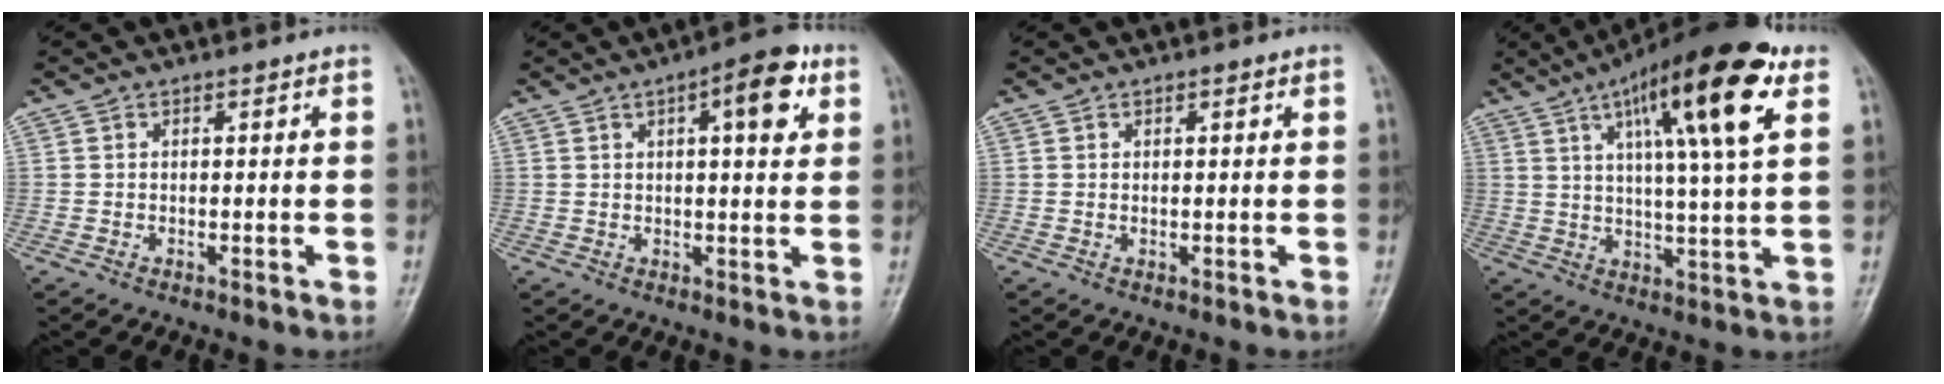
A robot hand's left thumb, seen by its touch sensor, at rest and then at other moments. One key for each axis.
{"total": 8.6, "fx": 3.4, "fy": 2.9, "fz": 7.3, "tx": -0.083, "ty": -0.002, "tz": 0.040}
{"total": 0.7, "fx": 0.4, "fy": 0.3, "fz": 0.5, "tx": -0.006, "ty": -0.002, "tz": 0.006}
{"total": 18.7, "fx": 8.1, "fy": 3.5, "fz": 16.5, "tx": -0.249, "ty": -0.012, "tz": 0.124}